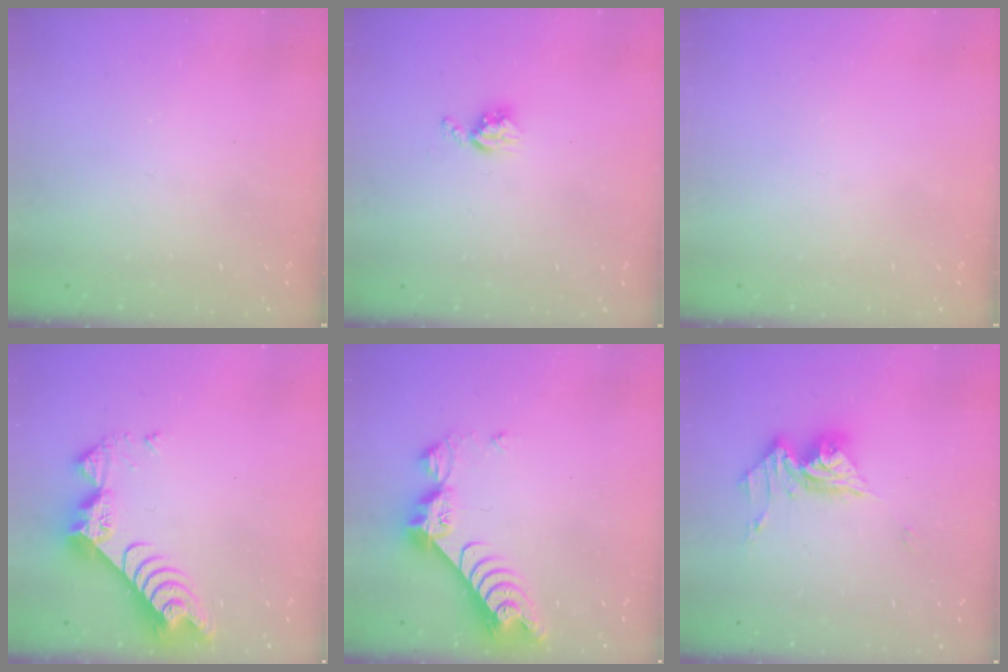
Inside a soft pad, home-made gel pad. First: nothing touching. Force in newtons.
{"total": 5.1, "press": 5.1, "slide": 0.7}
{"total": 0.0}
{"total": 10.7, "press": 10.7, "slide": 0.9}
{"total": 9.7, "press": 9.7, "slide": 0.8}
{"total": 12.3, "press": 12.3, "slide": 1.4}